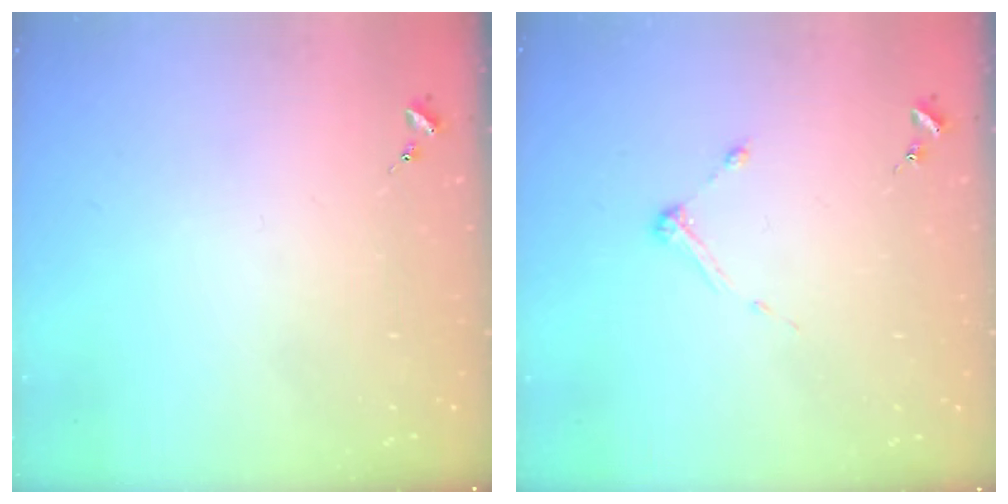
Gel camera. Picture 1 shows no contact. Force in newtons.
{"total": 4.1, "press": 4.1, "slide": 0.5}